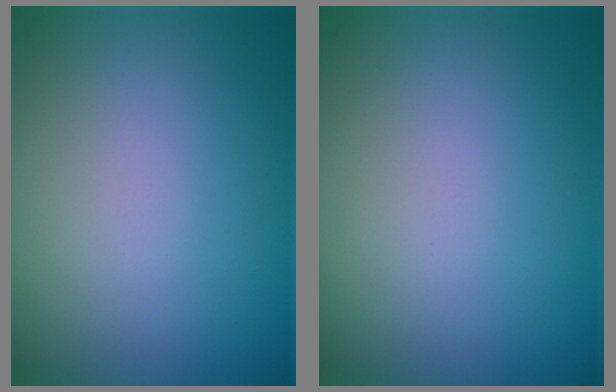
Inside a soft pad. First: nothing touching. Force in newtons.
{"total": 0.0}